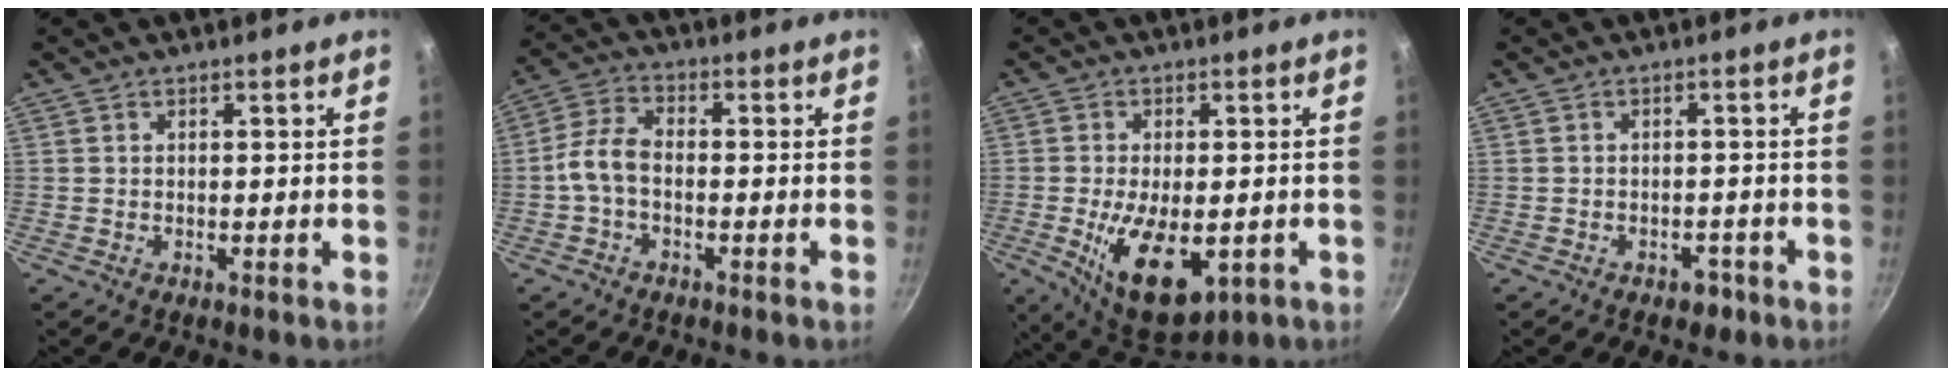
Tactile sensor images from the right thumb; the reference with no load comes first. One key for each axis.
{"total": 6.6, "fx": -1.3, "fy": 3.9, "fz": 5.1, "tx": -0.105, "ty": 0.024, "tz": -0.035}
{"total": 13.4, "fx": -3.4, "fy": 6.7, "fz": 11.0, "tx": -0.176, "ty": -0.010, "tz": -0.034}
{"total": 2.4, "fx": -1.6, "fy": 1.5, "fz": 1.0, "tx": -0.003, "ty": 0.011, "tz": -0.017}